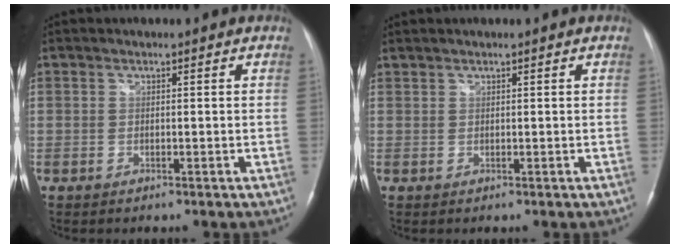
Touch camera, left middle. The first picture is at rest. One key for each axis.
{"total": 0.5, "fx": 0.5, "fy": 0.0, "fz": 0.0, "tx": -0.006, "ty": 0.007, "tz": 0.014}